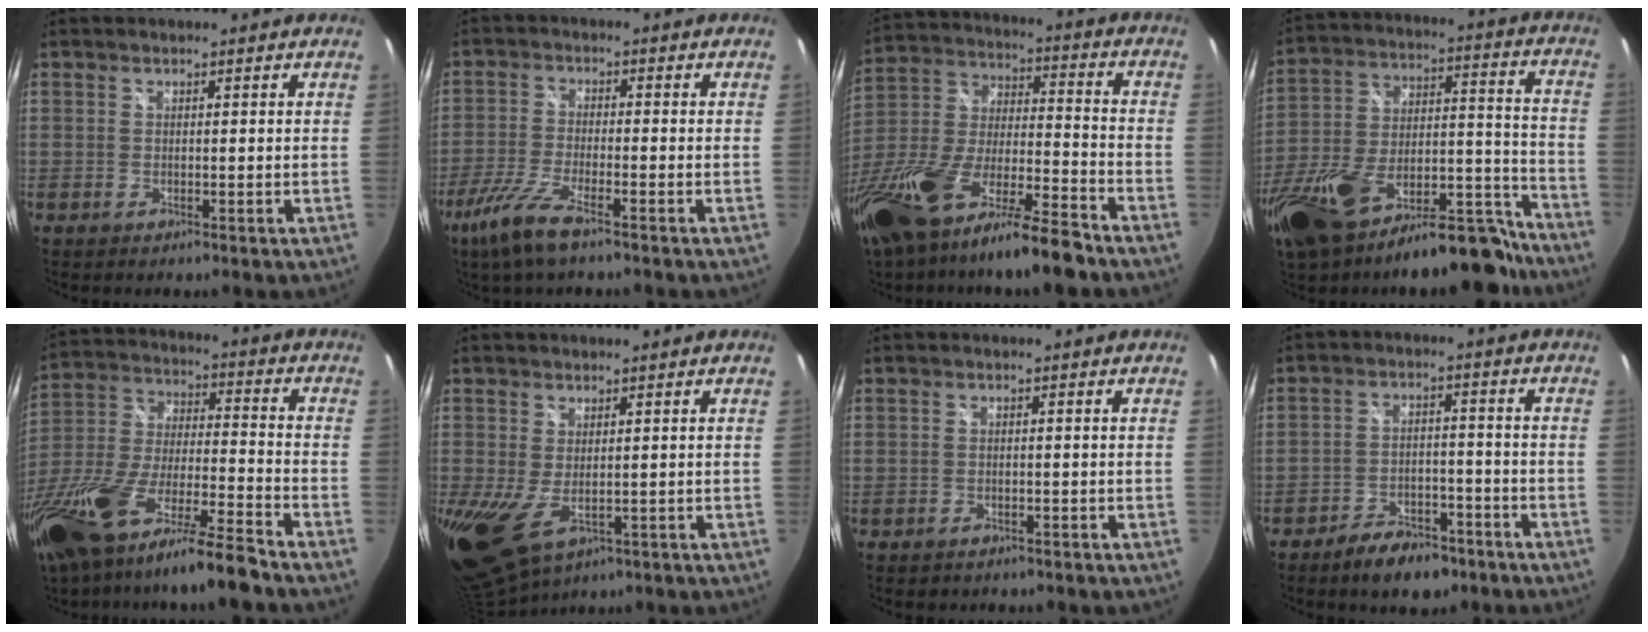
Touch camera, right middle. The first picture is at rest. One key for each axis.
{"total": 8.1, "fx": -5.5, "fy": 1.2, "fz": 5.8, "tx": -0.142, "ty": -0.017, "tz": -0.109}
{"total": 23.1, "fx": -15.5, "fy": 5.3, "fz": 16.2, "tx": -0.324, "ty": -0.040, "tz": -0.275}
{"total": 26.0, "fx": -18.7, "fy": 9.7, "fz": 15.3, "tx": -0.263, "ty": 0.002, "tz": -0.280}
{"total": 23.4, "fx": -16.8, "fy": 3.1, "fz": 16.0, "tx": -0.314, "ty": -0.053, "tz": -0.304}
{"total": 7.9, "fx": -0.8, "fy": 4.2, "fz": 6.6, "tx": -0.124, "ty": -0.029, "tz": 0.001}
{"total": 1.9, "fx": -1.4, "fy": 1.2, "fz": 0.5, "tx": -0.015, "ty": -0.006, "tz": -0.017}
{"total": 8.5, "fx": -6.3, "fy": 4.2, "fz": 3.8, "tx": -0.083, "ty": 0.015, "tz": -0.089}